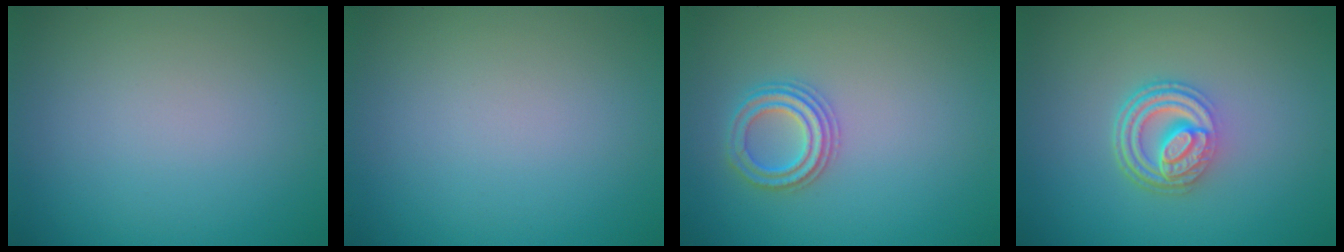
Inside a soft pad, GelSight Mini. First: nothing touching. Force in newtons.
{"total": 0.0}
{"total": 2.5, "press": 2.4, "slide": 0.4}
{"total": 4.8, "press": 3.4, "slide": 3.4}